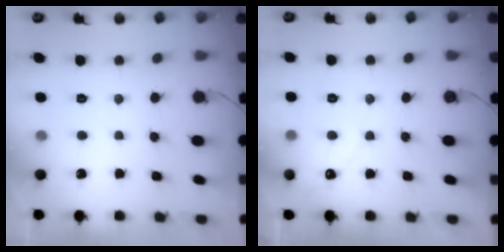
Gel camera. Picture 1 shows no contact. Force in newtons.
{"total": 2.2, "press": 2.2, "slide": 0.2}